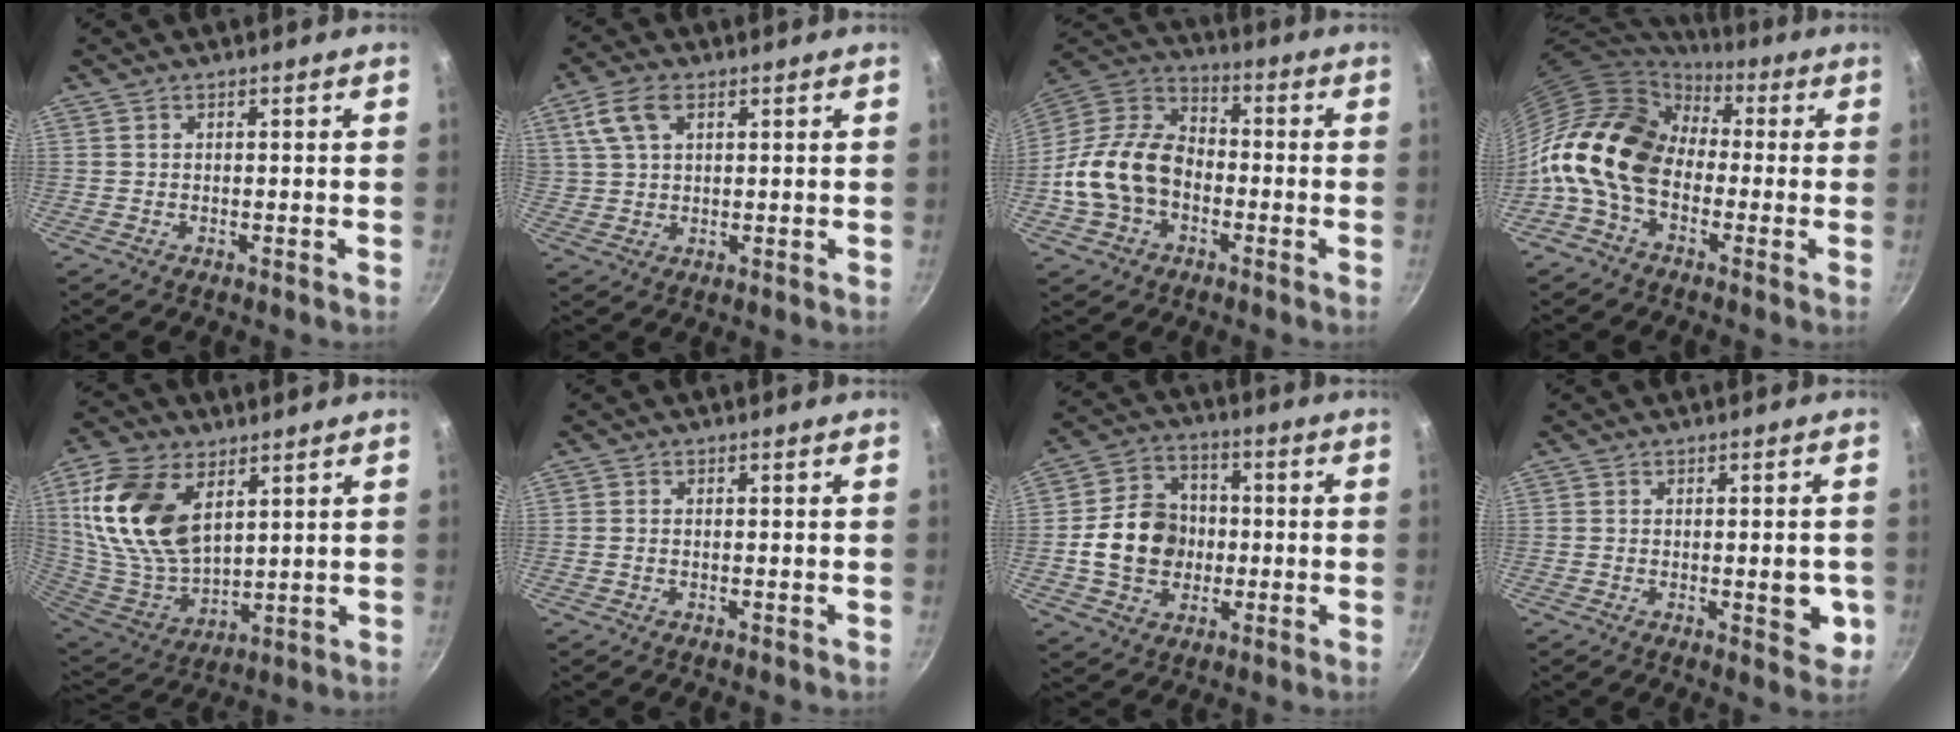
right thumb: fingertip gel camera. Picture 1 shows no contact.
{"total": 7.3, "force": [3.2, 4.3, 5.0], "torque": [-0.096, 0.005, 0.062]}
{"total": 16.0, "force": [-3.6, 11.7, 10.2], "torque": [-0.160, 0.042, -0.083]}
{"total": 17.4, "force": [0.2, 12.3, 12.3], "torque": [-0.206, 0.033, -0.018]}
{"total": 19.6, "force": [7.2, 11.7, 13.9], "torque": [-0.262, -0.032, 0.149]}
{"total": 0.8, "force": [-0.2, 0.5, 0.5], "torque": [-0.011, 0.004, -0.005]}
{"total": 9.8, "force": [-0.4, 8.6, 4.7], "torque": [-0.047, 0.015, -0.011]}
{"total": 3.9, "force": [-0.6, 1.1, 3.7], "torque": [-0.050, -0.002, -0.009]}